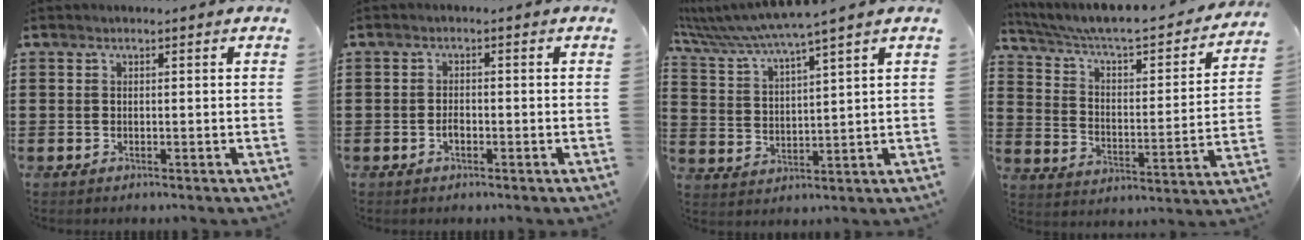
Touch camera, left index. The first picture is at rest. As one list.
[{"total": 1.5, "force": [-0.6, 0.6, 1.2], "torque": [-0.026, -0.002, -0.010]}, {"total": 5.5, "force": [4.8, -1.2, 2.4], "torque": [-0.069, -0.039, 0.077]}, {"total": 5.3, "force": [4.5, 1.0, 2.8], "torque": [-0.076, -0.042, 0.069]}]